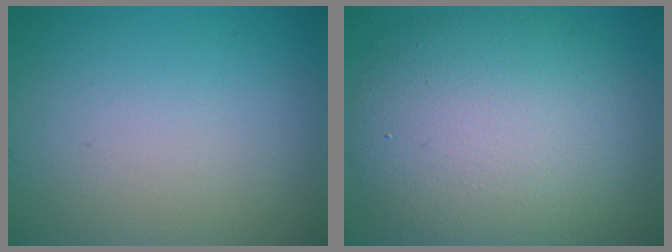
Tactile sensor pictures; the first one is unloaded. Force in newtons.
{"total": 10.4, "press": 10.4, "slide": 0.8}